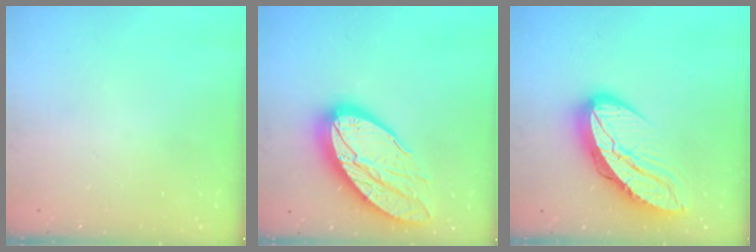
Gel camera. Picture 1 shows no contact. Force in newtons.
{"total": 20.1, "press": 20.1, "slide": 1.6}
{"total": 15.7, "press": 15.6, "slide": 1.4}